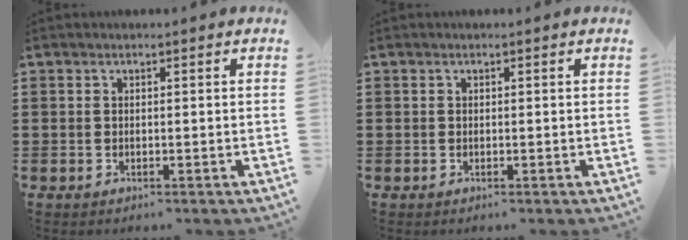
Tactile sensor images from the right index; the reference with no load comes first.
{"total": 0.0}